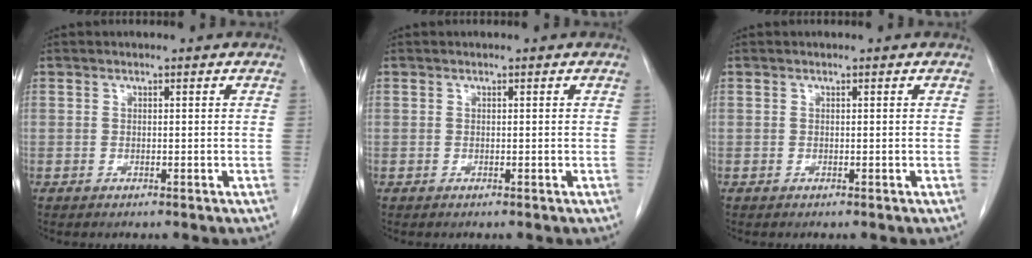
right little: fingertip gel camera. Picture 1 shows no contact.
{"total": 0.0}
{"total": 0.0}